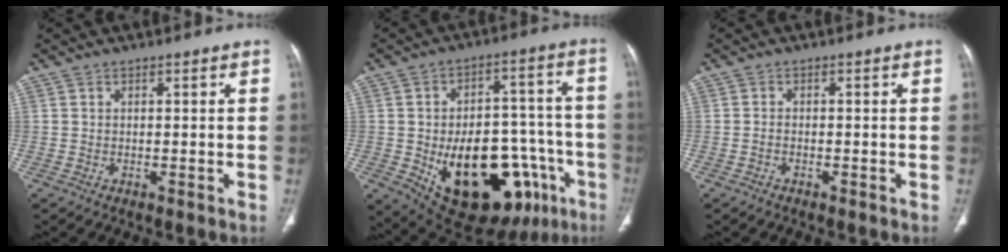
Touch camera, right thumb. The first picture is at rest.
{"total": 27.7, "force": [-9.9, 15.1, 21.0], "torque": [-0.253, 0.033, -0.117]}
{"total": 0.8, "force": [-0.5, 0.5, 0.5], "torque": [-0.004, 0.004, -0.012]}